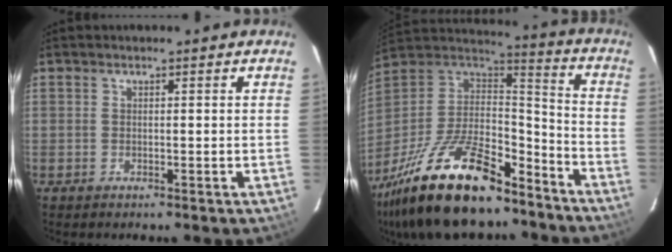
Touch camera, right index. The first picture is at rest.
{"total": 29.7, "force": [-20.5, 11.2, 18.3], "torque": [-0.365, -0.022, -0.331]}